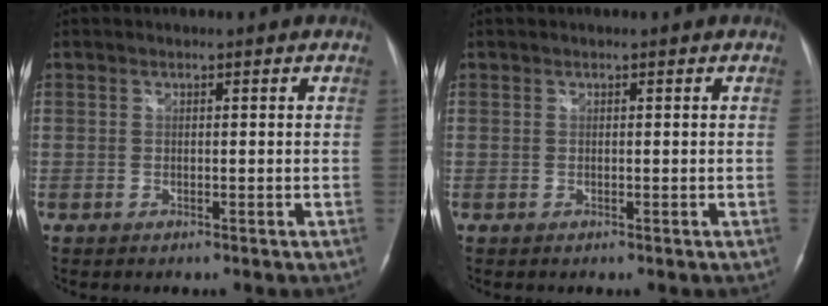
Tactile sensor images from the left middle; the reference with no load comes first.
{"total": 0.0}